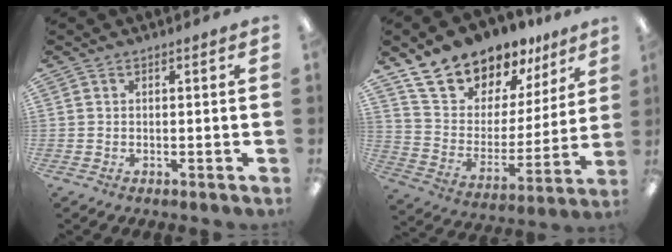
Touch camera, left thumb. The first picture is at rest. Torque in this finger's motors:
{"motor_torque": [0.72, 0.70, 1.45, -1.32, 0.18]}